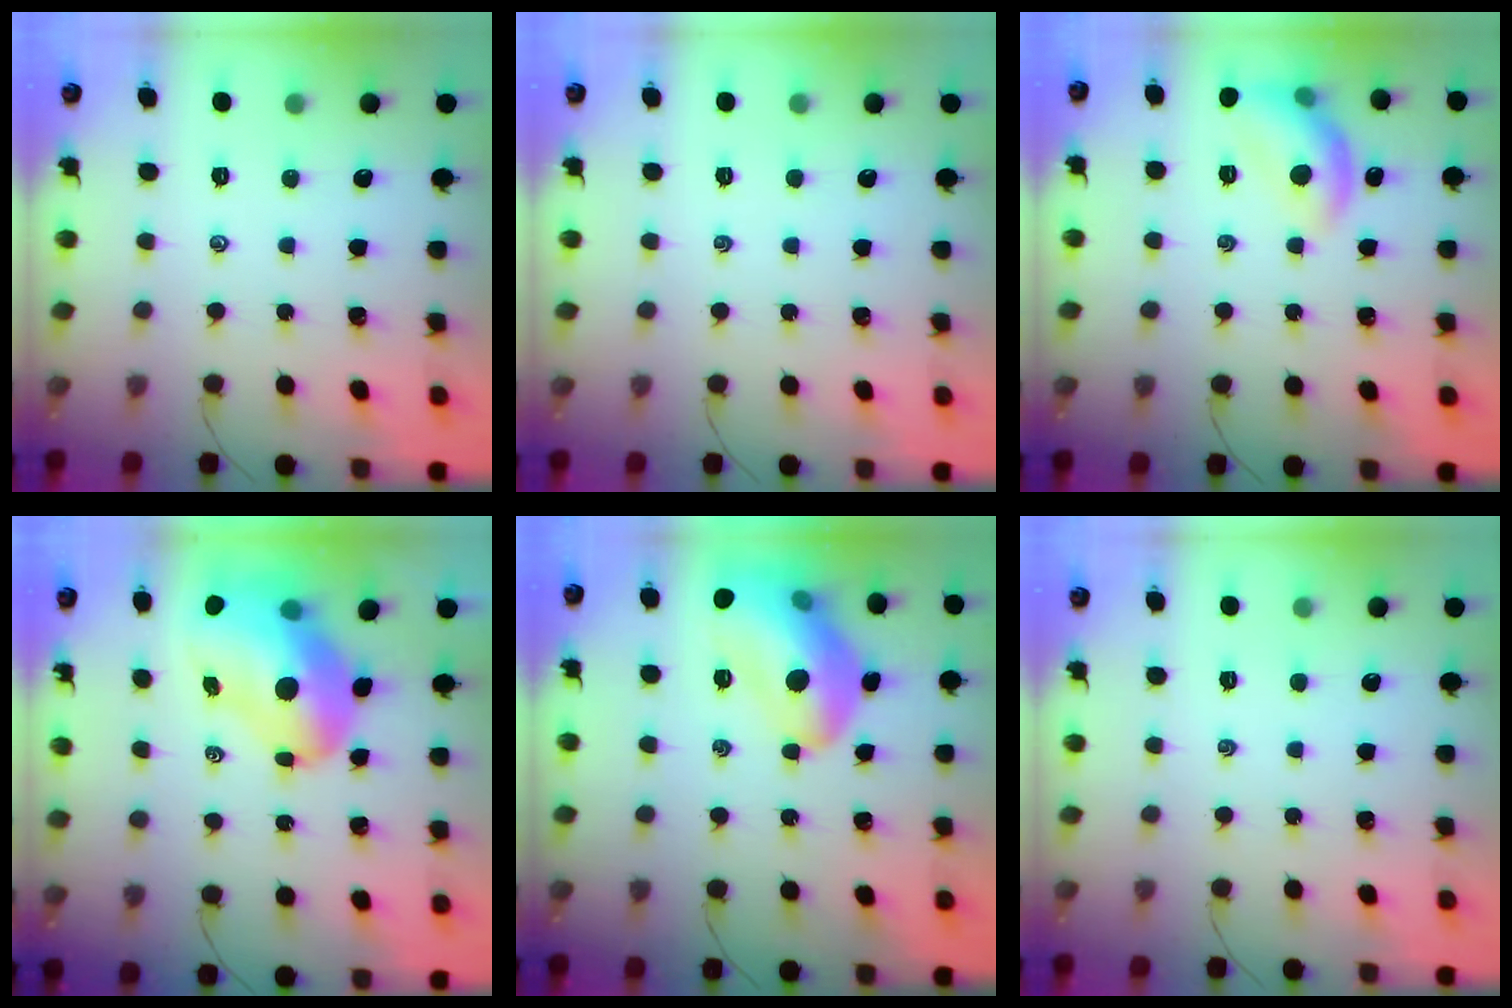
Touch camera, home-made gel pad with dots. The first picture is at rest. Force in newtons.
{"total": 0.0}
{"total": 10.9, "press": 10.9, "slide": 0.4}
{"total": 16.0, "press": 15.3, "slide": 4.7}
{"total": 17.3, "press": 17.2, "slide": 2.1}
{"total": 0.0}